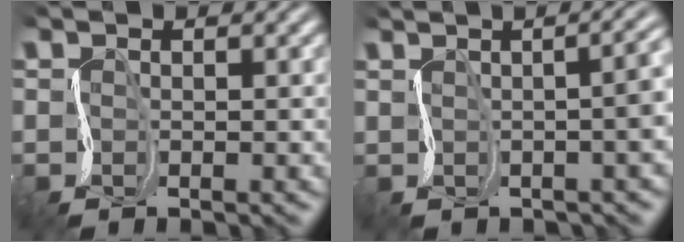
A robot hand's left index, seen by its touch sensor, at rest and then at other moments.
{"total": 7.8, "force": [0.9, 3.8, 6.7], "torque": [-0.013, 0.031, -0.002]}